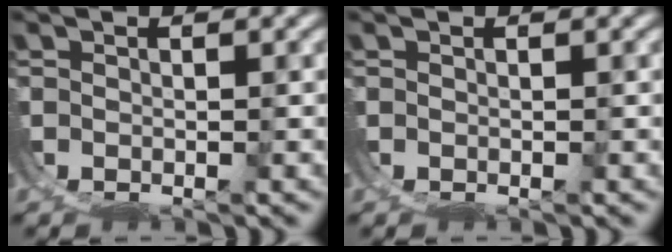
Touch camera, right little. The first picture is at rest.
{"total": 0.0}